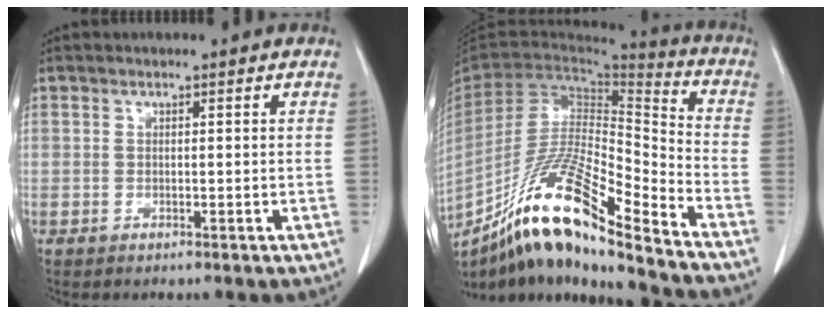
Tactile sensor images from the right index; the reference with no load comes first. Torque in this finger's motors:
{"motor_torque": [1.03, -1.02, 0.48, 0.21]}